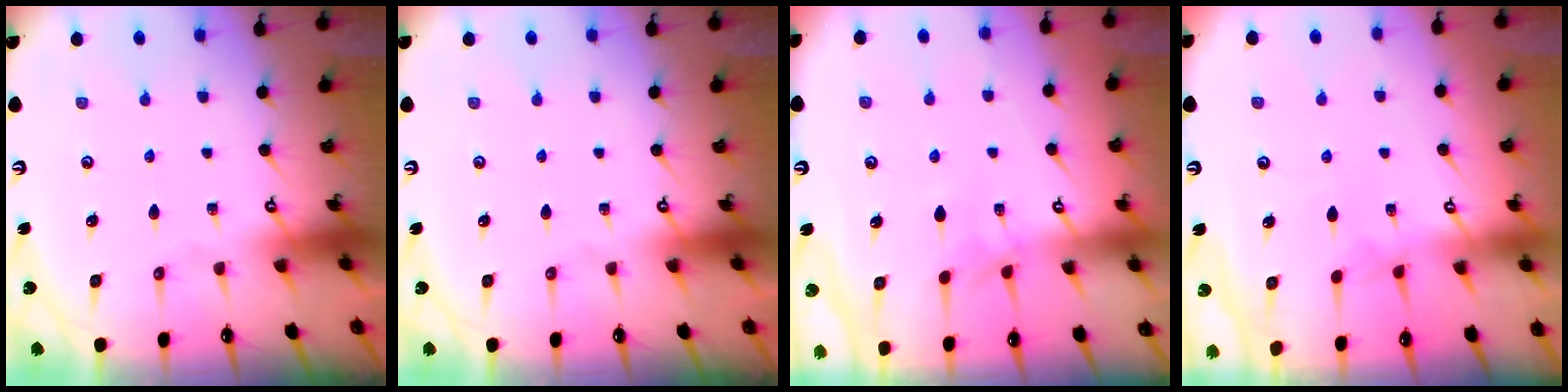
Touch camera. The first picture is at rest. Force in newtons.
{"total": 0.0}
{"total": 1.4, "press": 1.3, "slide": 0.5}
{"total": 3.7, "press": 3.7, "slide": 0.2}